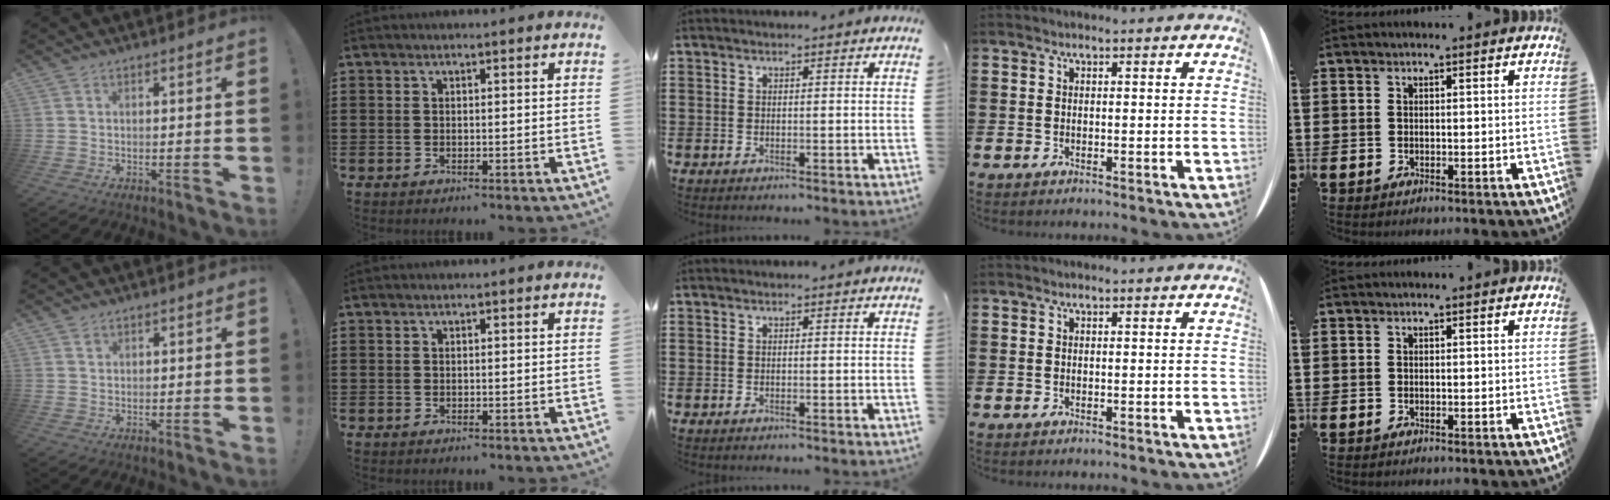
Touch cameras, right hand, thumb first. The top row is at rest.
{"thumb": {"total": 1.0, "force": [0.7, 0.7, 0.2], "torque": [0.010, -0.005, 0.010]}}